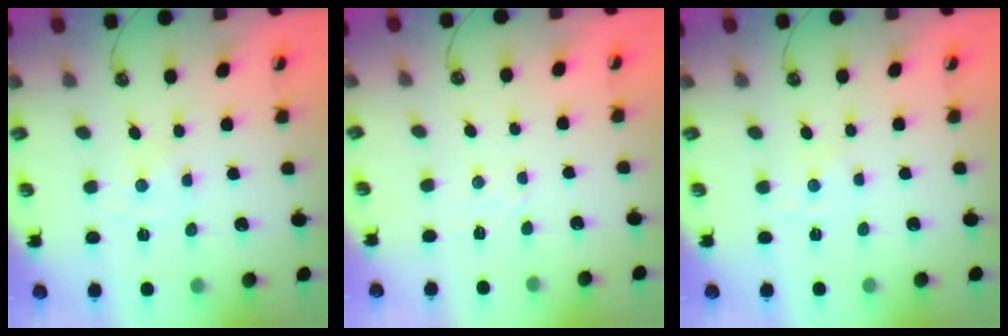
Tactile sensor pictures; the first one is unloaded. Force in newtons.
{"total": 2.2, "press": 2.2, "slide": 0.3}
{"total": 1.1, "press": 1.1, "slide": 0.2}